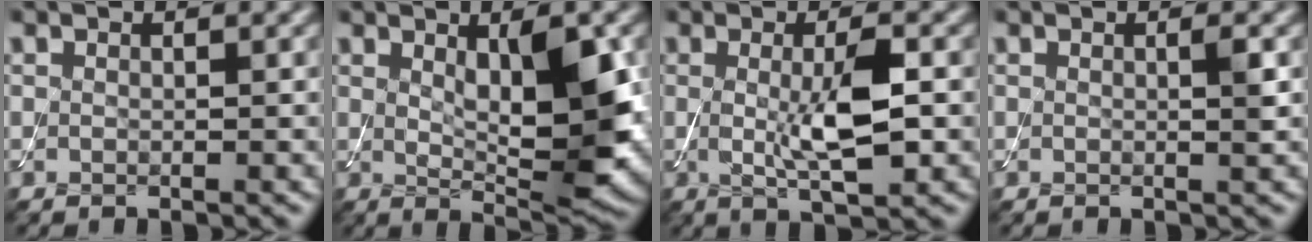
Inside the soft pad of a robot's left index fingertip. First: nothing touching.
{"total": 7.1, "force": [1.0, 2.0, 6.8], "torque": [-0.100, -0.010, 0.020]}
{"total": 4.9, "force": [0.0, 1.1, 4.8], "torque": [-0.089, -0.008, 0.004]}
{"total": 0.9, "force": [0.1, 0.0, 0.9], "torque": [-0.014, -0.001, 0.000]}